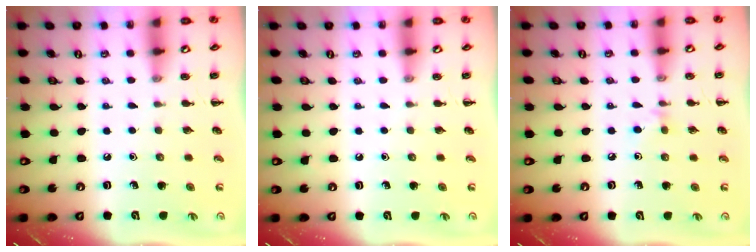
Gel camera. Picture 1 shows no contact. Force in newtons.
{"total": 0.0}
{"total": 4.6, "press": 4.3, "slide": 1.7}